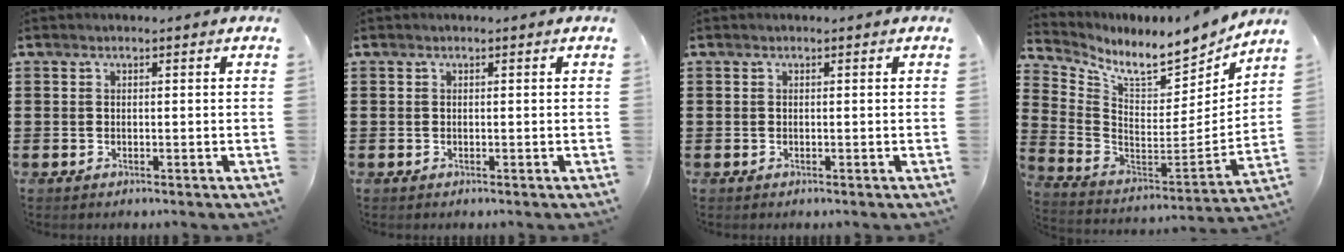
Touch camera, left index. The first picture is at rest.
{"total": 0.0}
{"total": 0.0}
{"total": 8.1, "force": [7.3, 1.8, 3.1], "torque": [-0.083, -0.067, 0.120]}